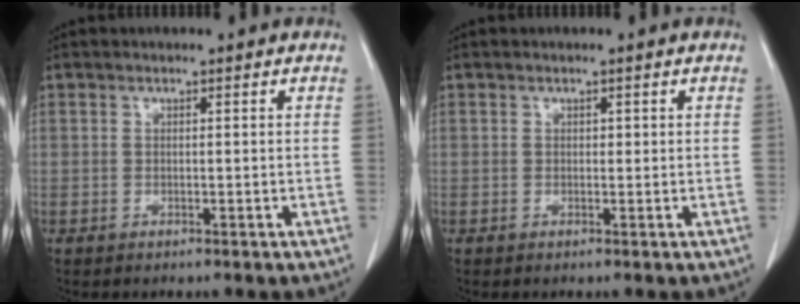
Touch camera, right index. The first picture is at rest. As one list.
[{"total": 0.6, "force": [0.2, 0.4, 0.3], "torque": [0.000, 0.001, 0.001]}]